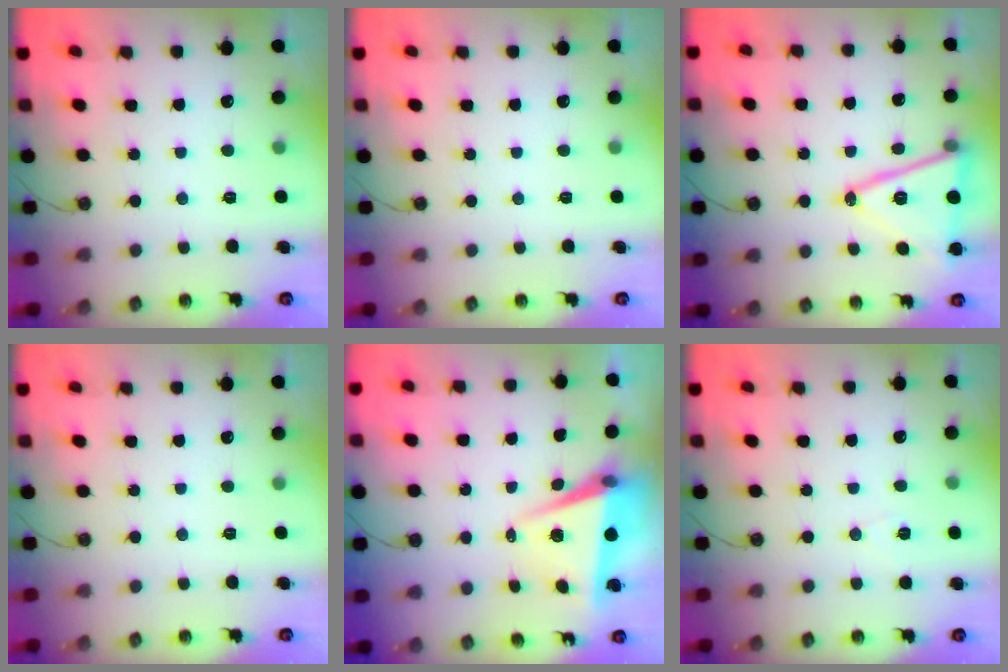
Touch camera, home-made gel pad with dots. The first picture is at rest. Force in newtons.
{"total": 0.0}
{"total": 16.3, "press": 16.0, "slide": 3.3}
{"total": 0.0}
{"total": 6.9, "press": 5.5, "slide": 4.1}
{"total": 5.7, "press": 5.1, "slide": 2.5}